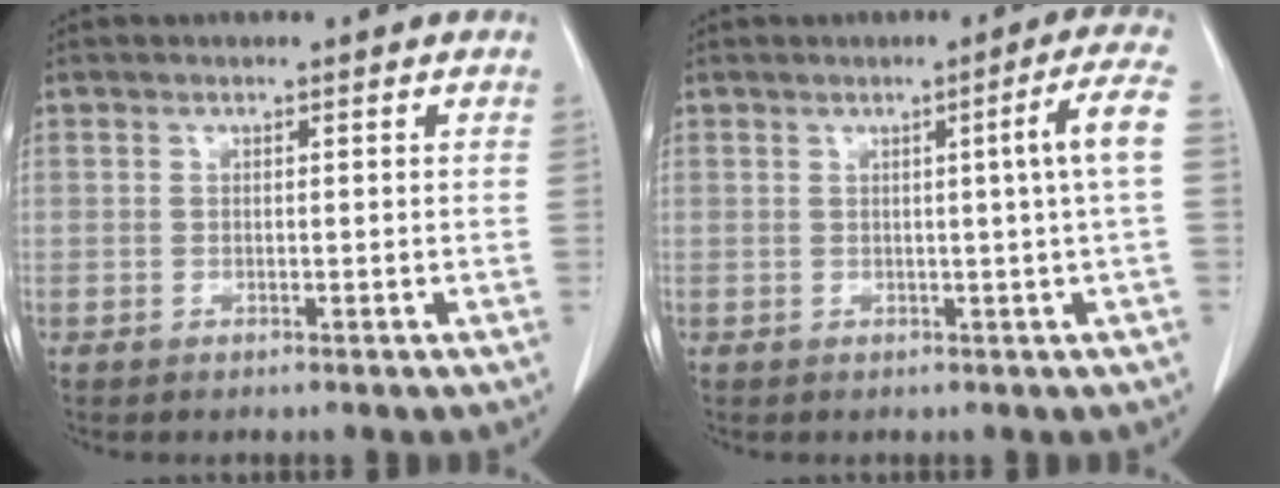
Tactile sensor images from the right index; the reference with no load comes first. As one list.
[{"total": 5.4, "force": [0.4, -1.4, 5.2], "torque": [-0.068, 0.000, 0.008]}]